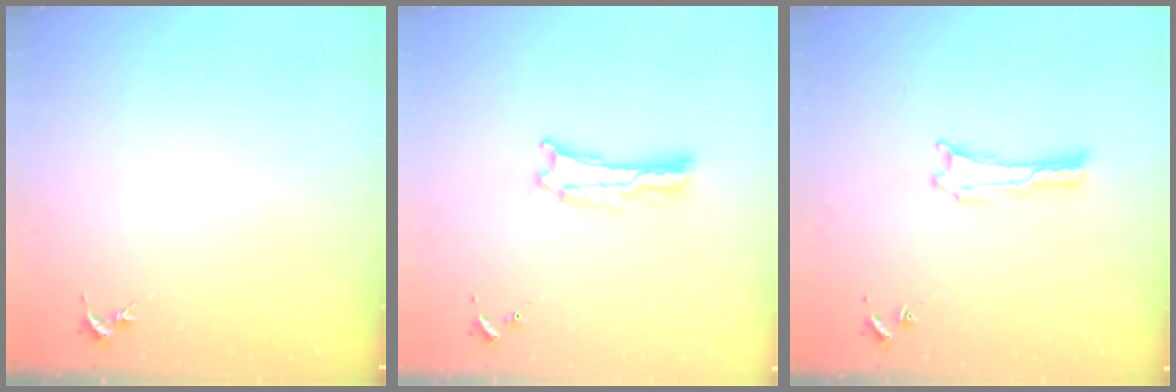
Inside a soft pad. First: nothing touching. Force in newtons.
{"total": 1.0, "press": 1.0, "slide": 0.2}
{"total": 0.0}